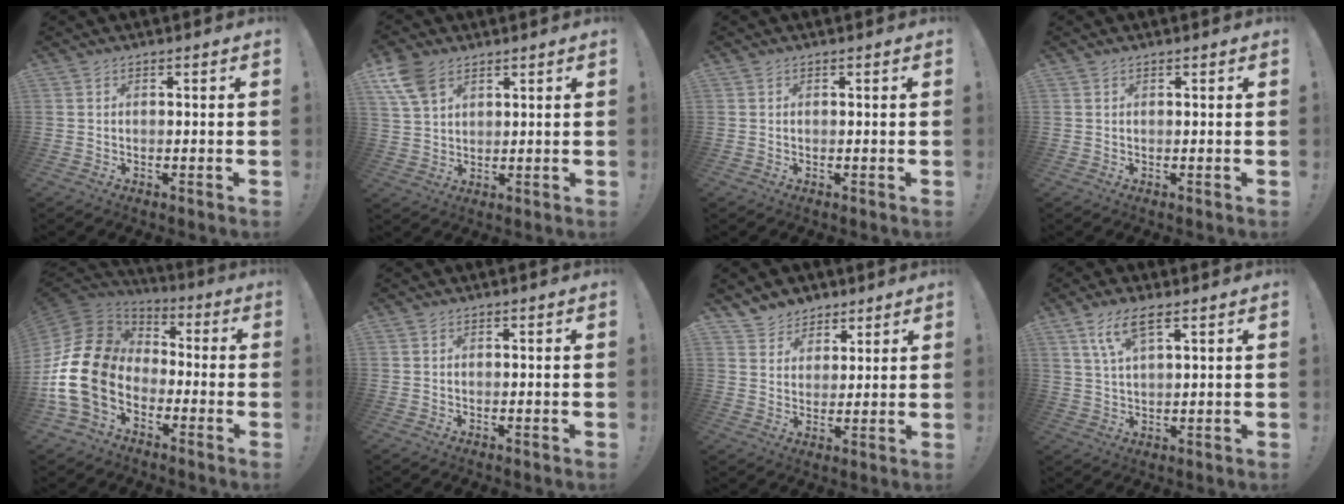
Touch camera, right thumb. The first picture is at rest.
{"total": 8.5, "force": [4.9, 5.2, 4.6], "torque": [-0.097, -0.012, 0.098]}
{"total": 0.0}
{"total": 0.0}
{"total": 18.5, "force": [-3.8, 13.5, 12.0], "torque": [-0.235, 0.025, -0.055]}
{"total": 0.0}
{"total": 6.5, "force": [4.6, 4.6, 0.2], "torque": [-0.015, -0.036, 0.093]}
{"total": 7.7, "force": [4.2, 2.3, 6.0], "torque": [-0.118, -0.004, 0.079]}